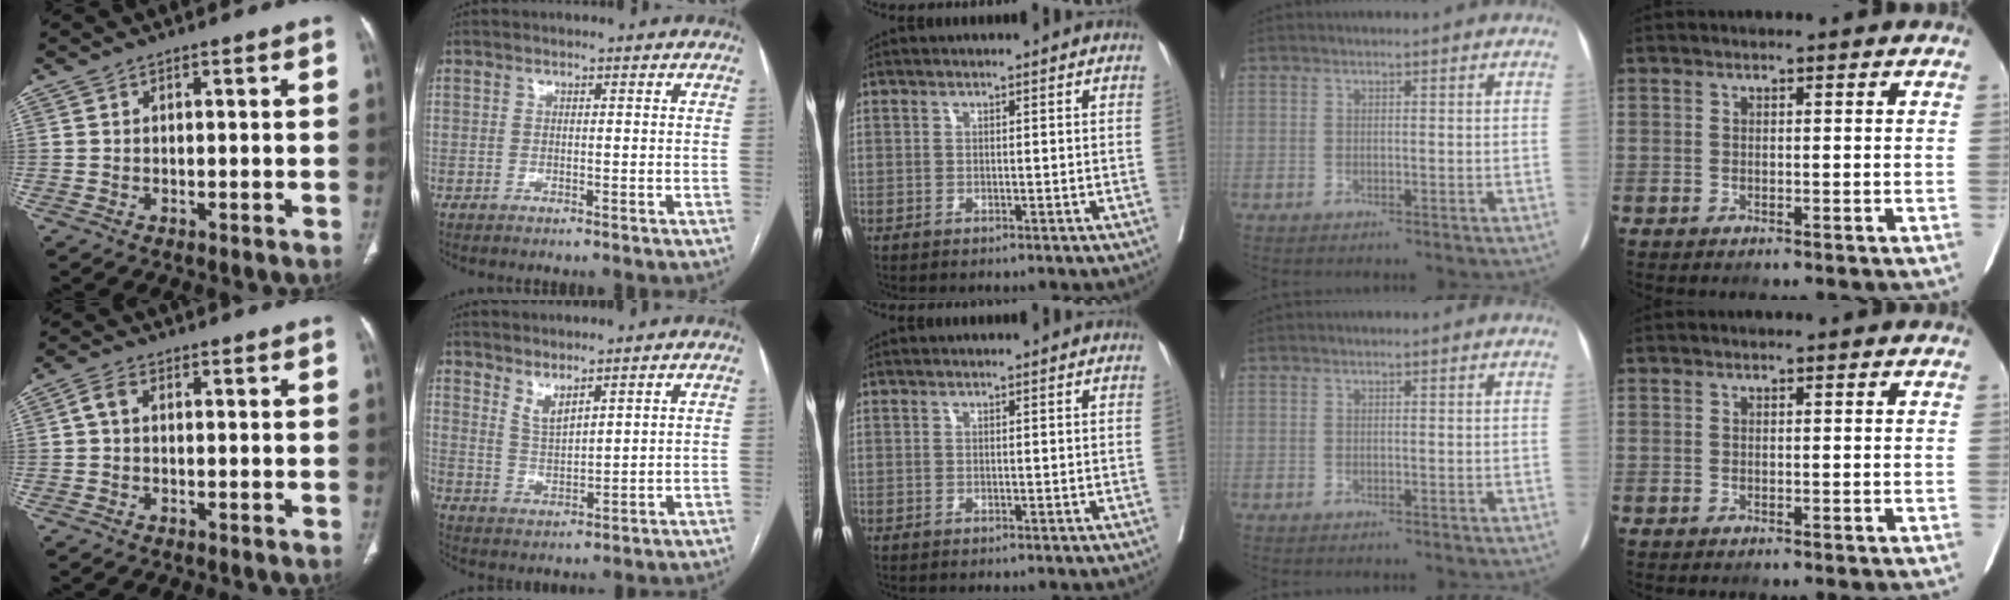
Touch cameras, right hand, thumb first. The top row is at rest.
{"thumb": {"total": 2.4, "force": [0.1, 1.5, 1.9], "torque": [-0.037, 0.007, -0.005]}, "index": {"total": 3.5, "force": [2.9, 0.5, 1.9], "torque": [-0.039, -0.015, 0.067]}}